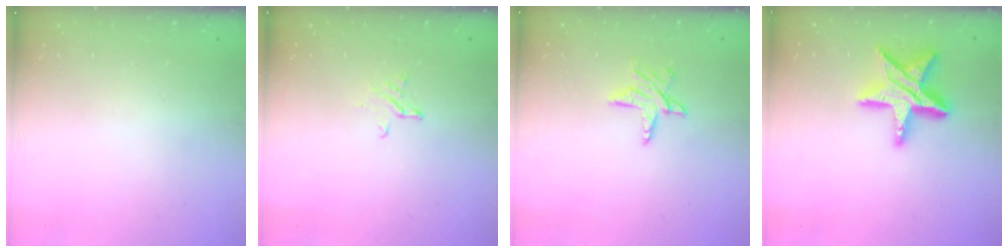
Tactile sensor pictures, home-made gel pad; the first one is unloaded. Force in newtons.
{"total": 2.1, "press": 2.1, "slide": 0.2}
{"total": 7.3, "press": 7.2, "slide": 0.5}
{"total": 16.8, "press": 16.8, "slide": 1.1}